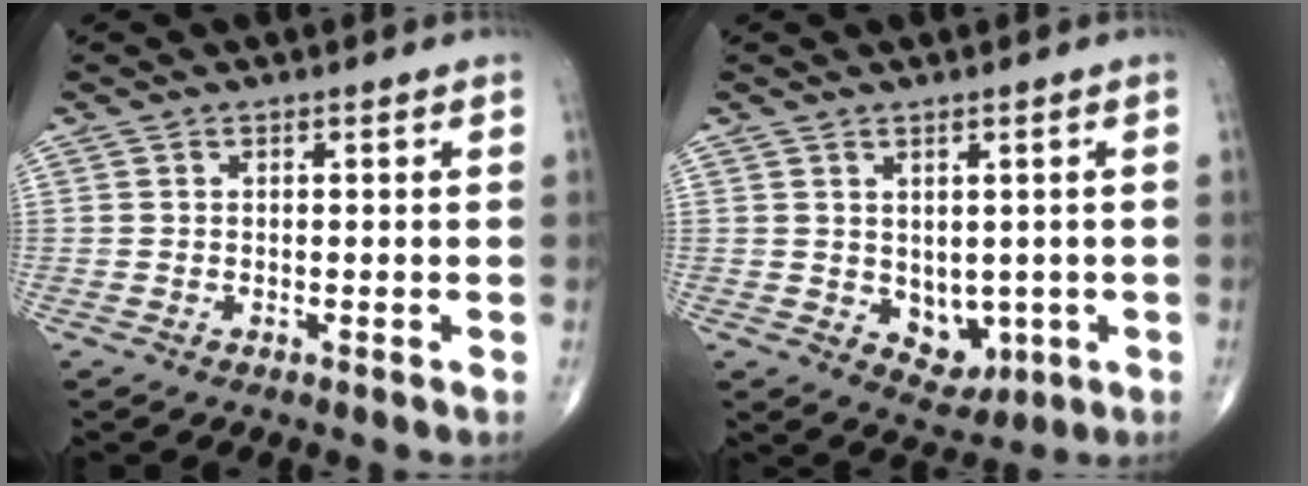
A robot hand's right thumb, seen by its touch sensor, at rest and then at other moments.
{"total": 5.7, "force": [-0.3, 4.3, 3.7], "torque": [-0.026, -0.012, 0.014]}